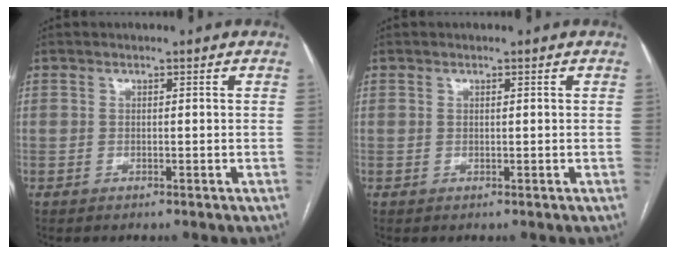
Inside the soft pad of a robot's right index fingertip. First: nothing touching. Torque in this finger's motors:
{"motor_torque": [-0.05, 0.00, -0.01, 0.00]}